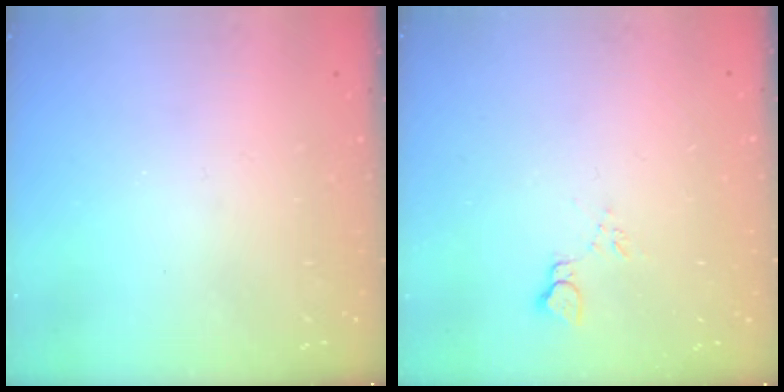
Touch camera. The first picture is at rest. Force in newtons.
{"total": 5.4, "press": 5.4, "slide": 0.7}